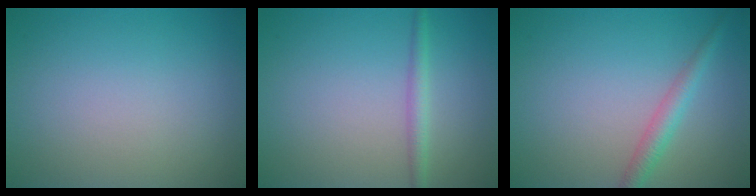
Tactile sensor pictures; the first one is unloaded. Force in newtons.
{"total": 1.7, "press": 1.7, "slide": 0.1}
{"total": 2.2, "press": 2.2, "slide": 0.1}